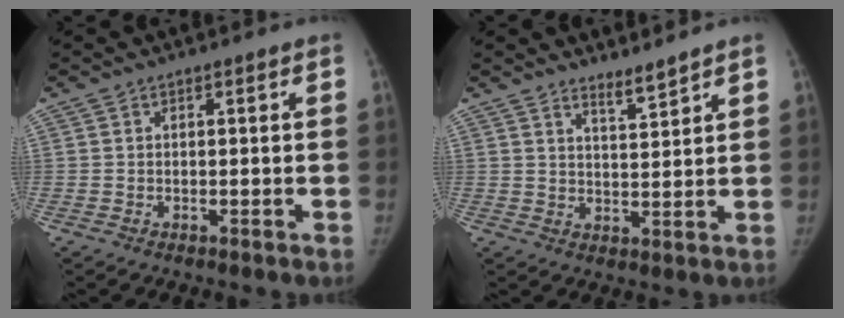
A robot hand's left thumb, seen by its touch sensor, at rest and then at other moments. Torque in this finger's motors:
{"motor_torque": [0.19, 0.19, 0.03, -0.18, -0.02]}